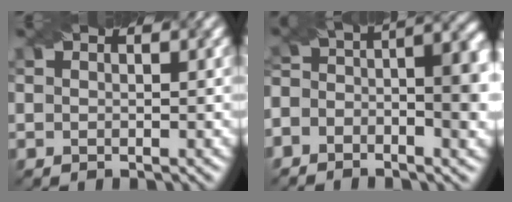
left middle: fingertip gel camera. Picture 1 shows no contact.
{"total": 9.1, "force": [-3.0, 5.2, 6.9], "torque": [-0.109, -0.001, -0.057]}